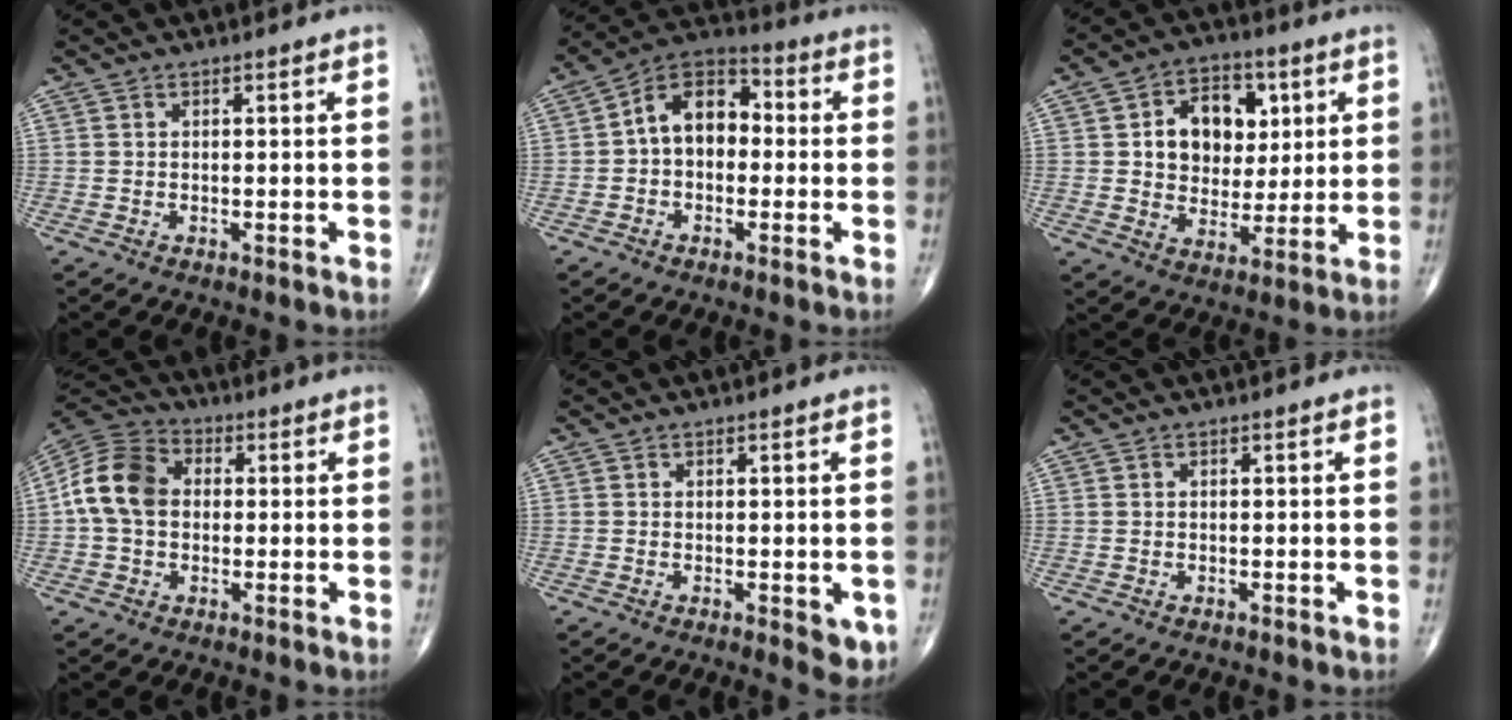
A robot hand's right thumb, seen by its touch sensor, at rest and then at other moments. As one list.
[{"total": 11.1, "force": [0.2, 7.7, 8.1], "torque": [-0.103, 0.038, -0.015]}, {"total": 13.2, "force": [3.2, 9.9, 8.1], "torque": [-0.067, -0.003, 0.054]}, {"total": 11.4, "force": [0.5, 8.6, 7.5], "torque": [-0.138, 0.029, -0.002]}, {"total": 4.1, "force": [-1.1, 1.8, 3.5], "torque": [-0.024, -0.007, -0.013]}, {"total": 0.0}]